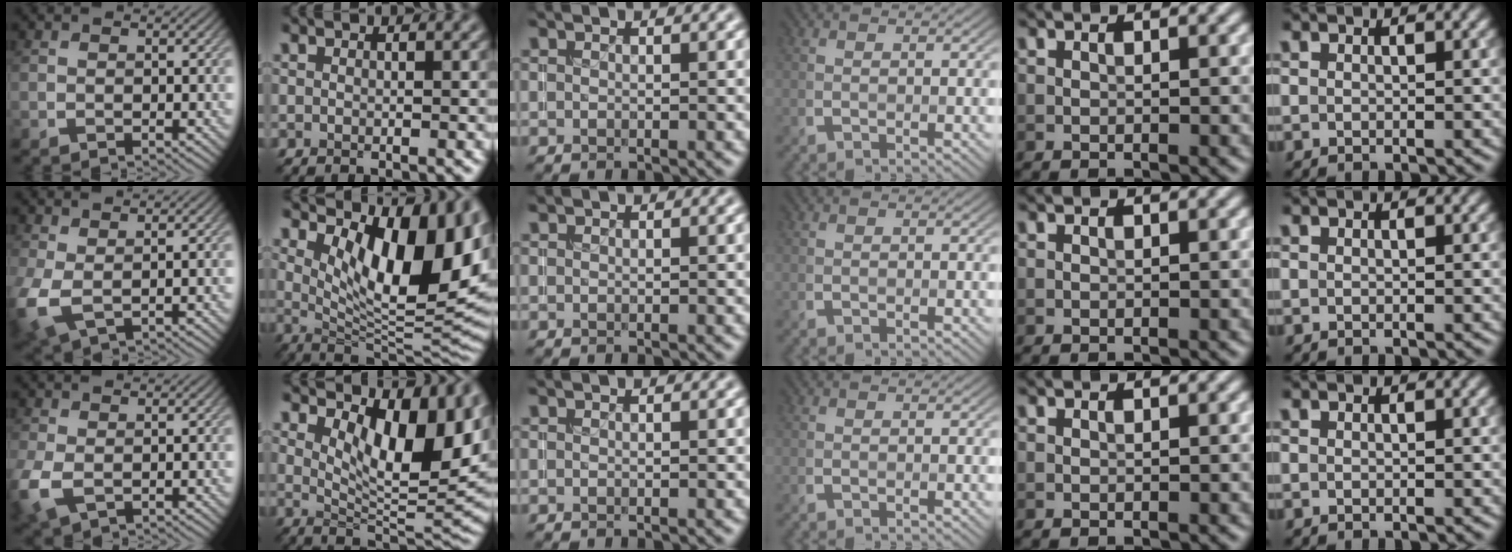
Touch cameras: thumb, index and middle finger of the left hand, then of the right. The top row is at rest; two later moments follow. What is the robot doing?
{"motion": "insert", "object": "coin"}